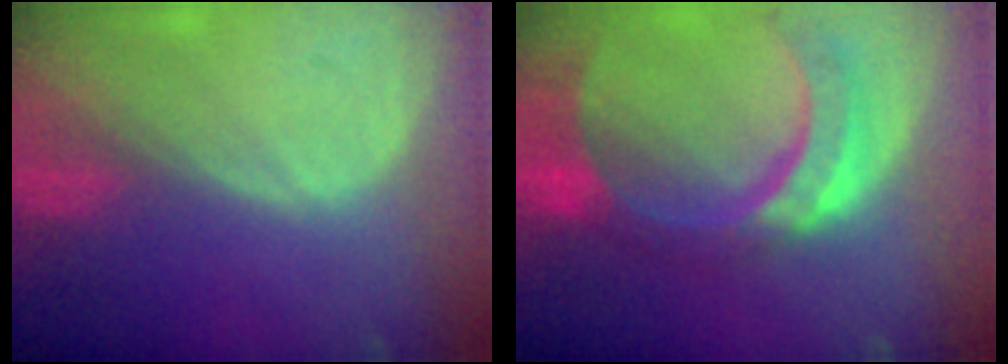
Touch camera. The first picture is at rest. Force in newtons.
{"total": 11.2, "press": 9.4, "slide": 6.0}